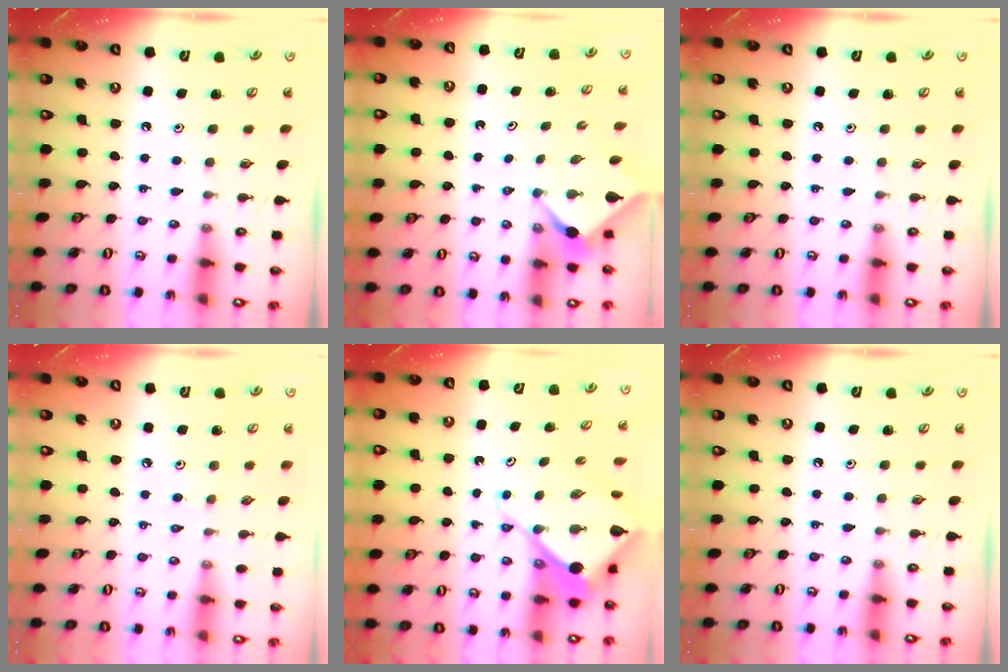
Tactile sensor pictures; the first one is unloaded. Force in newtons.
{"total": 2.4, "press": 2.4, "slide": 0.3}
{"total": 0.0}
{"total": 2.2, "press": 2.1, "slide": 0.6}
{"total": 10.4, "press": 10.3, "slide": 1.0}
{"total": 0.0}